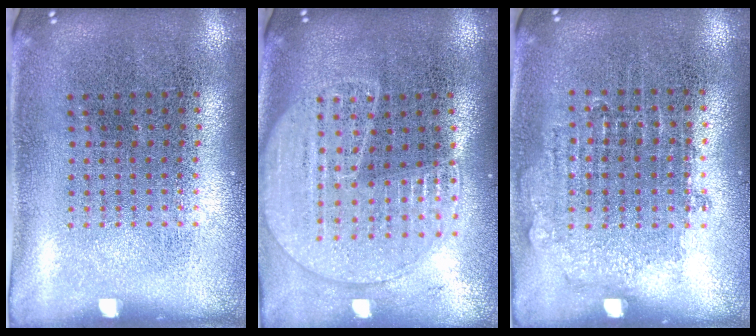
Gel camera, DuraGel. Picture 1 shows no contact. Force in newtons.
{"total": 1.8, "press": 1.7, "slide": 0.6}
{"total": 0.8, "press": 0.7, "slide": 0.3}